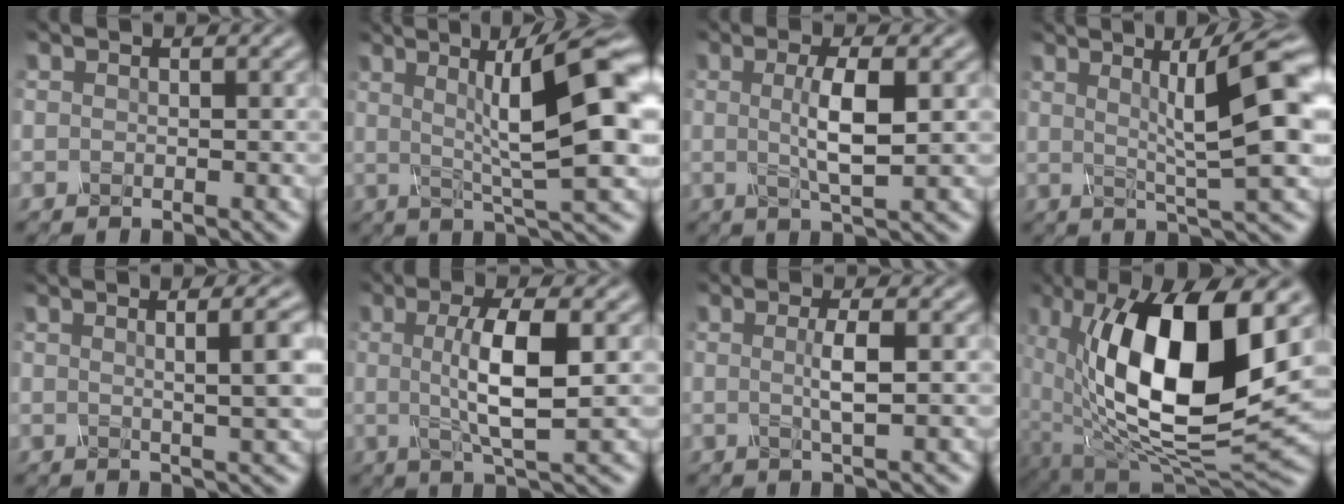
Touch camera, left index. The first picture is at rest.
{"total": 11.8, "force": [1.8, 2.4, 11.4], "torque": [-0.158, 0.020, 0.026]}
{"total": 4.1, "force": [0.1, 0.8, 4.0], "torque": [-0.074, -0.001, 0.005]}
{"total": 10.1, "force": [1.9, 1.8, 9.8], "torque": [-0.127, 0.017, 0.026]}
{"total": 7.0, "force": [1.8, 2.2, 6.4], "torque": [-0.049, 0.029, 0.002]}
{"total": 6.0, "force": [0.2, 1.4, 5.8], "torque": [-0.106, 0.001, 0.004]}
{"total": 2.4, "force": [-0.1, 0.4, 2.4], "torque": [-0.043, 0.001, -0.005]}
{"total": 15.6, "force": [2.3, 6.6, 14.0], "torque": [-0.239, -0.006, 0.035]}